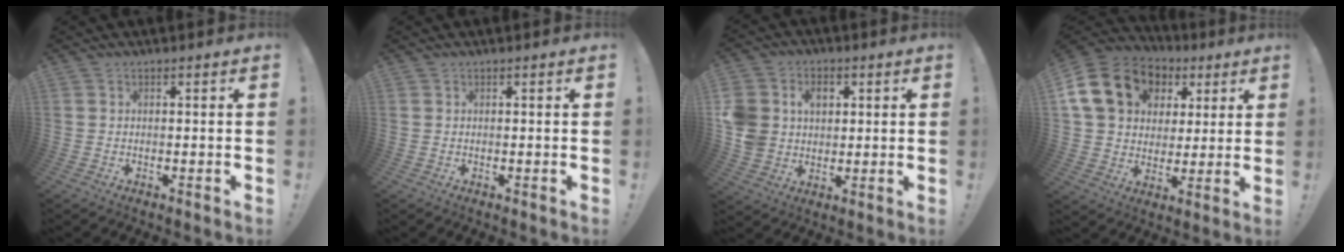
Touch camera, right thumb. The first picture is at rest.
{"total": 0.0}
{"total": 11.4, "force": [2.8, 9.8, 5.2], "torque": [-0.110, -0.008, 0.058]}
{"total": 19.7, "force": [7.4, 15.1, 10.2], "torque": [-0.158, -0.013, 0.155]}